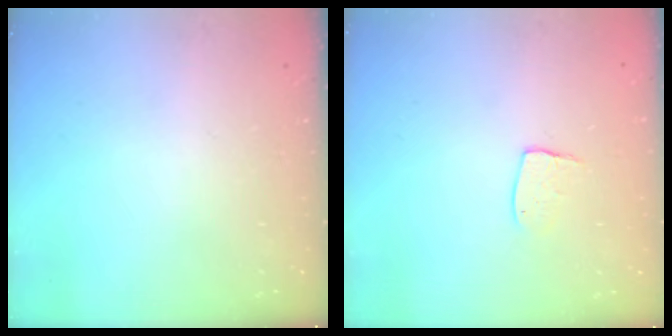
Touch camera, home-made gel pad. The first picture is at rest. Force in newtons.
{"total": 6.6, "press": 6.6, "slide": 0.4}